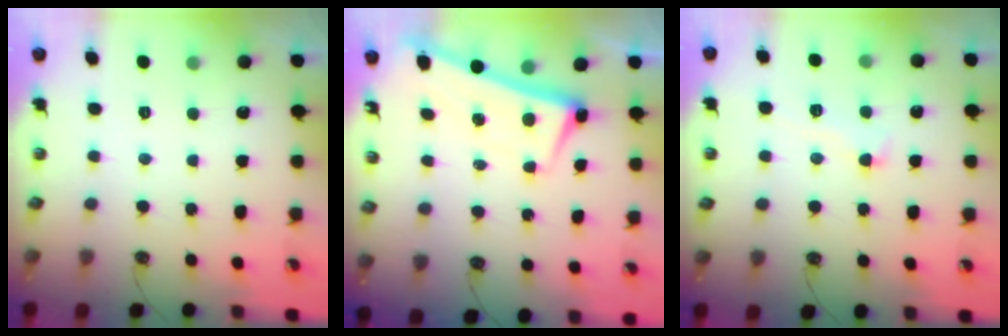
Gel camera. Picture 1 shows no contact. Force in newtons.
{"total": 2.7, "press": 2.6, "slide": 0.6}
{"total": 1.1, "press": 0.4, "slide": 1.0}